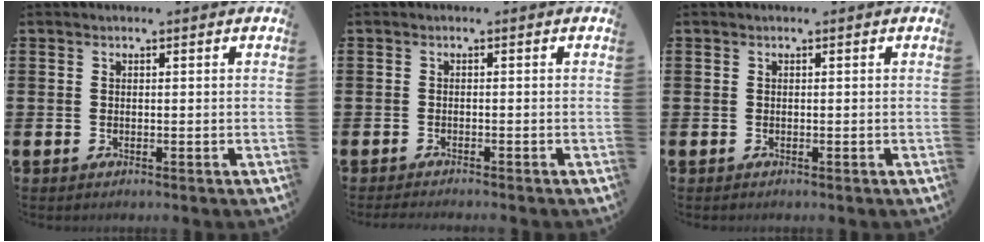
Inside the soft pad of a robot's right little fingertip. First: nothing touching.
{"total": 0.8, "force": [-0.8, -0.1, 0.2], "torque": [-0.003, -0.003, -0.015]}
{"total": 0.0}